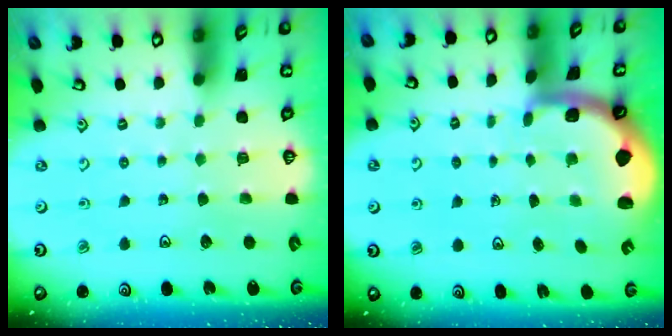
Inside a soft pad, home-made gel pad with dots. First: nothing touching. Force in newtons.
{"total": 1.3, "press": 1.3, "slide": 0.3}